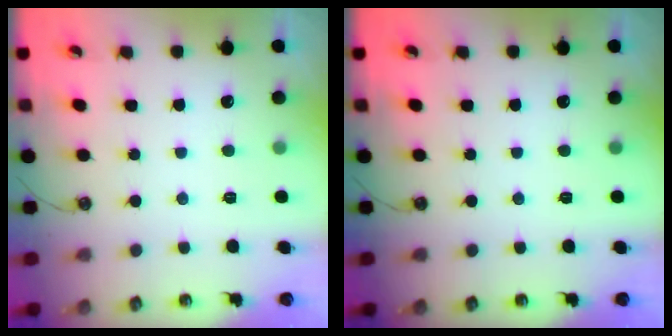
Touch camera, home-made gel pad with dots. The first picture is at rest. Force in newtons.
{"total": 0.0}